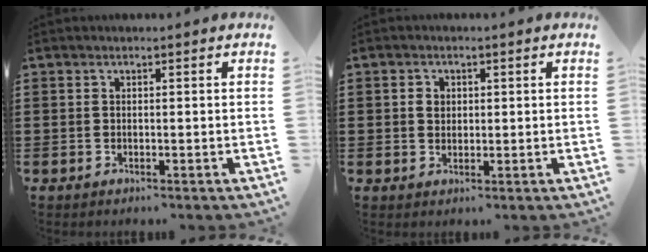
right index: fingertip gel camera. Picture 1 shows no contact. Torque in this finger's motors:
{"motor_torque": [0.05, -0.04, 0.01, 0.02]}